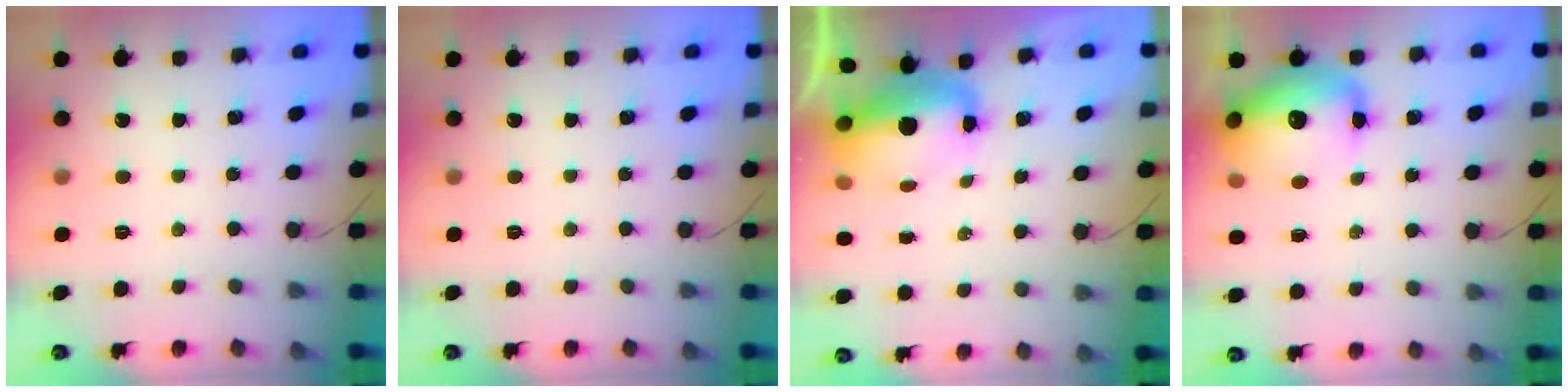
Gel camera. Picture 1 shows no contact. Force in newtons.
{"total": 0.0}
{"total": 11.4, "press": 11.2, "slide": 2.3}
{"total": 15.0, "press": 14.7, "slide": 3.2}